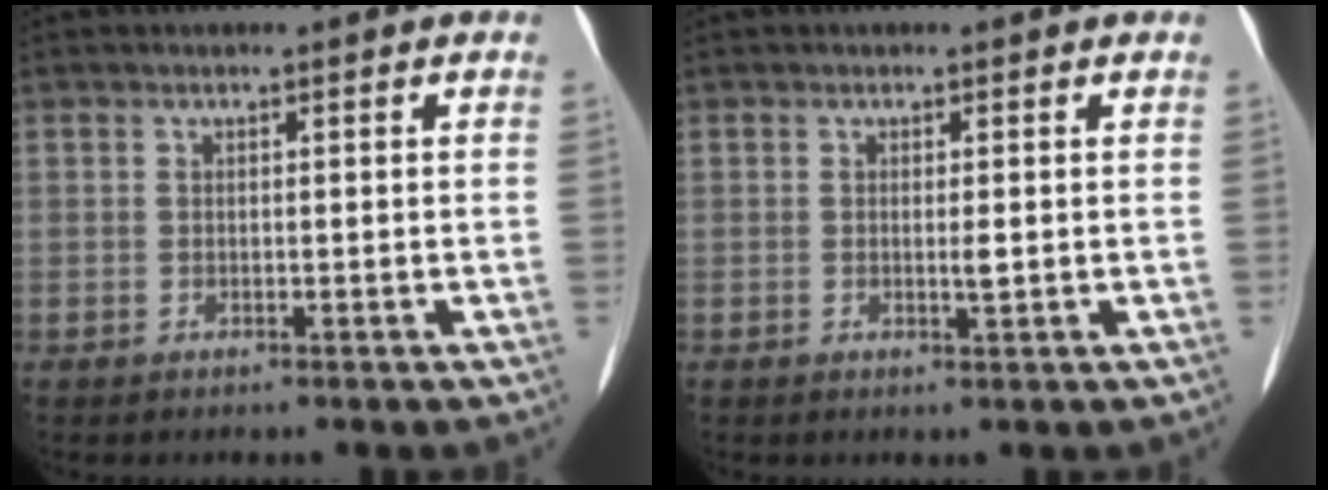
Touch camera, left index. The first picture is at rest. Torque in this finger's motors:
{"motor_torque": [0.40, 0.16, 0.11, 0.05]}